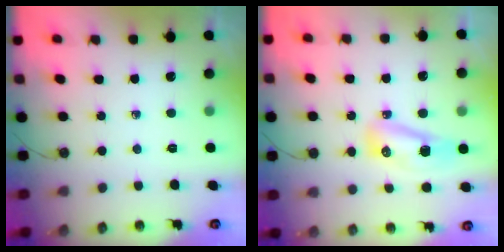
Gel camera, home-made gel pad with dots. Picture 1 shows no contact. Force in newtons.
{"total": 9.6, "press": 8.9, "slide": 3.6}